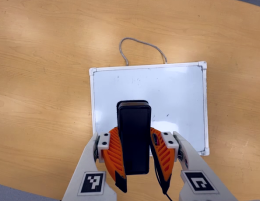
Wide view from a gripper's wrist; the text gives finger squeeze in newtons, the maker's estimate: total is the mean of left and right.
{"total": 7.3, "left": 6.4, "right": 8.2}